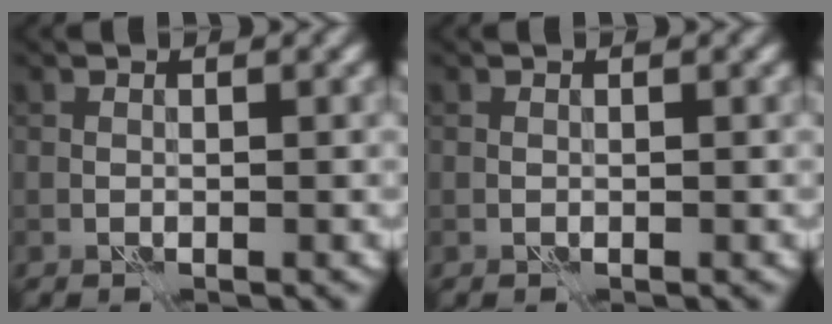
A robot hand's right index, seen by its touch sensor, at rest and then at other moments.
{"total": 0.0}